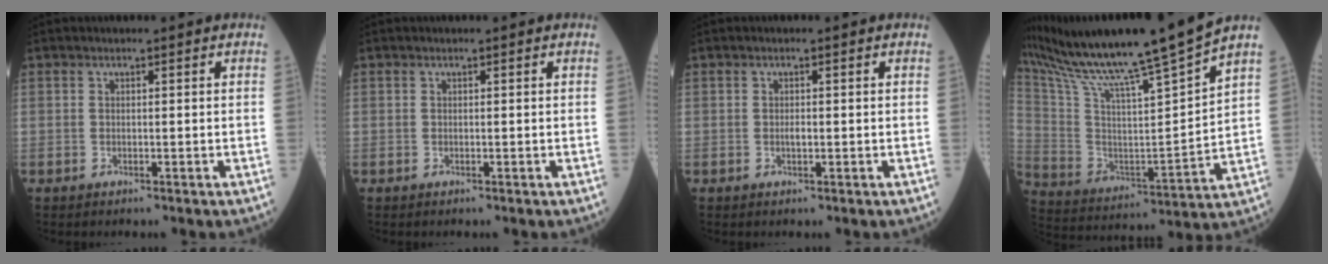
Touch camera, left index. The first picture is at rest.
{"total": 0.0}
{"total": 0.9, "force": [-0.1, 0.3, 0.8], "torque": [-0.017, 0.000, 0.000]}
{"total": 21.4, "force": [18.2, -2.4, 11.0], "torque": [-0.207, -0.041, 0.309]}